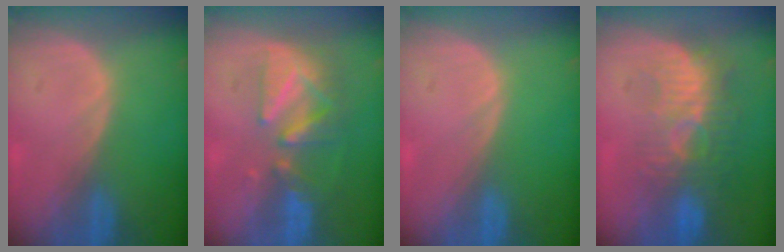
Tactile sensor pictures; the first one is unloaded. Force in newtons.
{"total": 8.4, "press": 7.7, "slide": 3.3}
{"total": 0.0}
{"total": 9.4, "press": 8.7, "slide": 3.7}